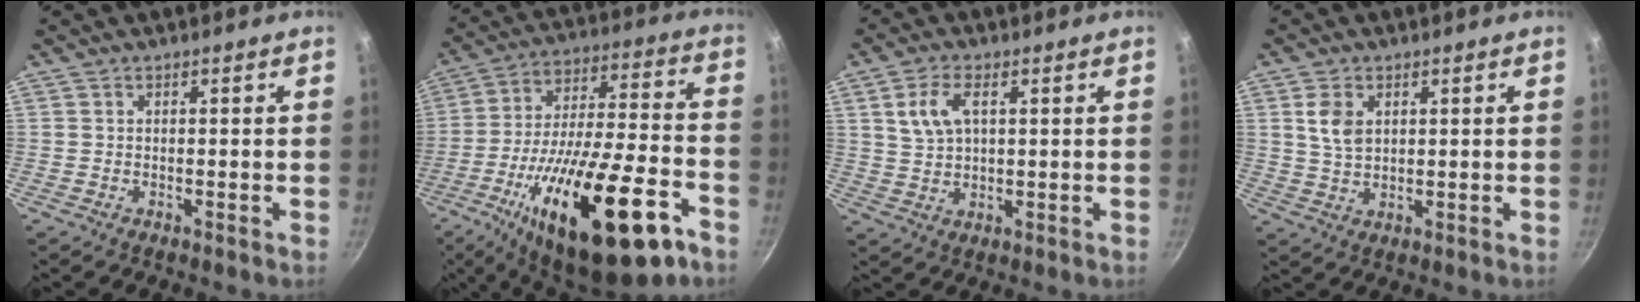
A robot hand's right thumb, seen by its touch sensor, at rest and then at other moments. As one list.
[{"total": 30.3, "force": [-14.6, 10.3, 24.4], "torque": [-0.376, 0.046, -0.229]}, {"total": 7.0, "force": [2.3, 3.9, 5.3], "torque": [-0.100, 0.003, 0.047]}, {"total": 5.2, "force": [1.7, 3.5, 3.5], "torque": [-0.059, -0.008, 0.036]}]